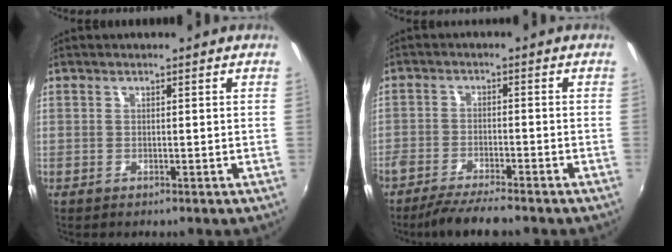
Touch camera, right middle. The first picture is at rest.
{"total": 8.2, "force": [-7.1, 0.8, 4.0], "torque": [-0.096, -0.019, -0.123]}